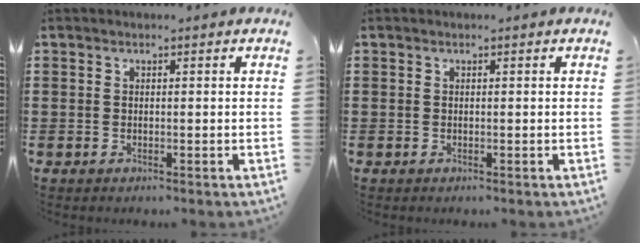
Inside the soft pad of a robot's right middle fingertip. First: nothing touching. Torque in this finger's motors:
{"motor_torque": [-2.14, 0.00, 0.04, -0.01]}